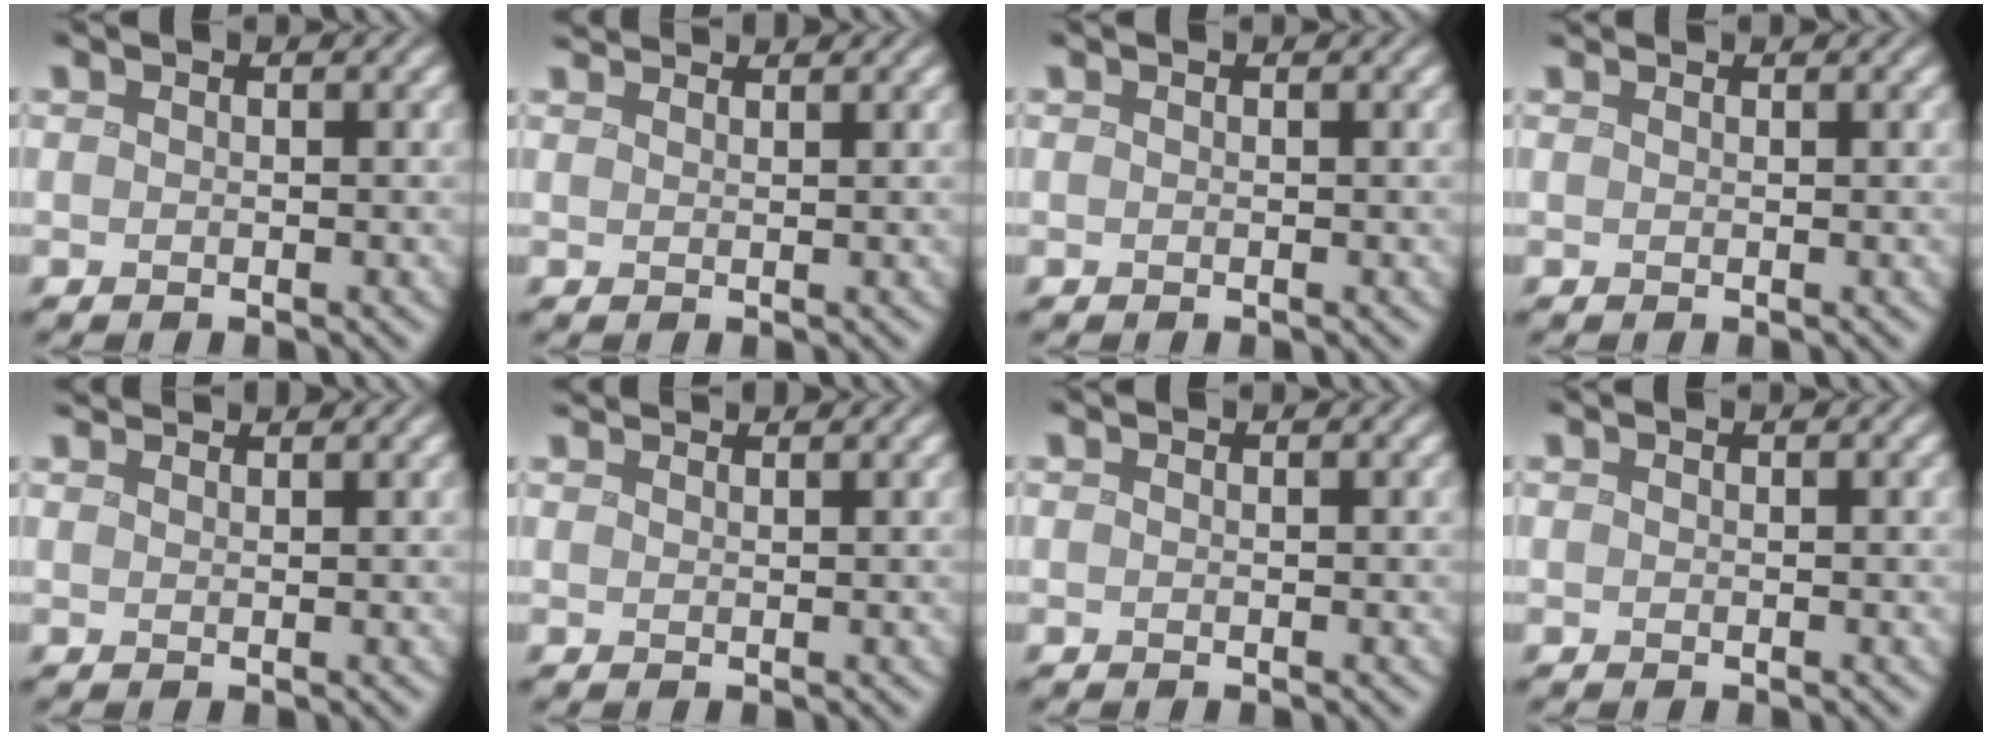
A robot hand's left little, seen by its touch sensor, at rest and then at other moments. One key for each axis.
{"total": 2.8, "fx": 2.6, "fy": 0.4, "fz": 0.9, "tx": -0.010, "ty": 0.003, "tz": 0.031}
{"total": 0.0}
{"total": 0.9, "fx": 0.8, "fy": 0.0, "fz": 0.2, "tx": -0.007, "ty": -0.003, "tz": 0.009}
{"total": 2.6, "fx": 2.4, "fy": 0.4, "fz": 0.9, "tx": -0.009, "ty": 0.003, "tz": 0.027}
{"total": 2.3, "fx": 2.2, "fy": 0.3, "fz": 0.7, "tx": -0.009, "ty": 0.002, "tz": 0.024}
{"total": 0.0}
{"total": 0.0}